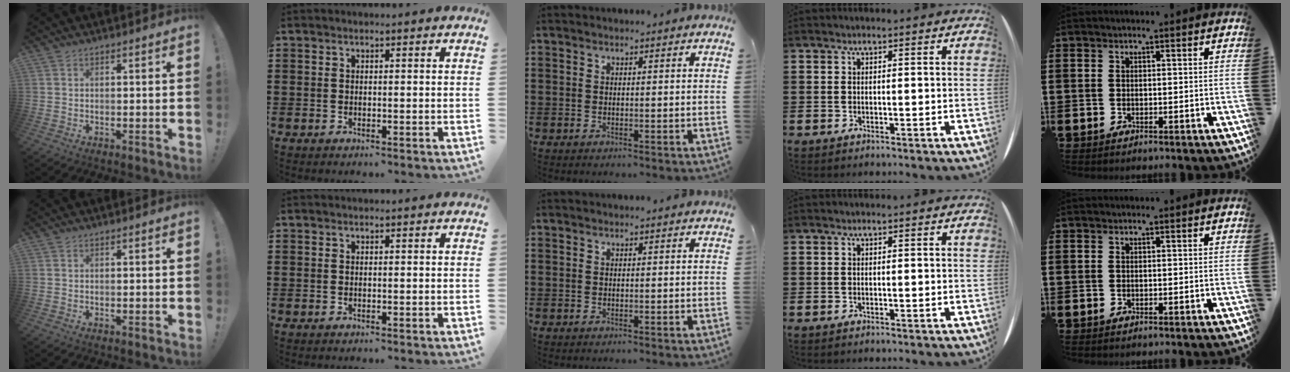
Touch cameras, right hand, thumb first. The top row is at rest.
{}